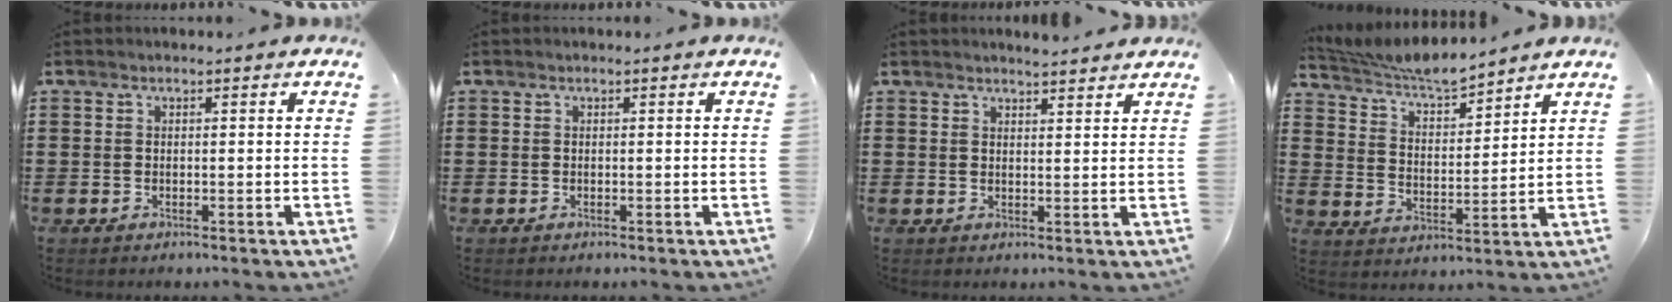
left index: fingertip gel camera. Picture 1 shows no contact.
{"total": 0.0}
{"total": 2.5, "force": [2.5, -0.2, 0.2], "torque": [-0.009, -0.006, 0.047]}
{"total": 5.7, "force": [5.3, 0.6, 2.0], "torque": [-0.064, -0.028, 0.088]}